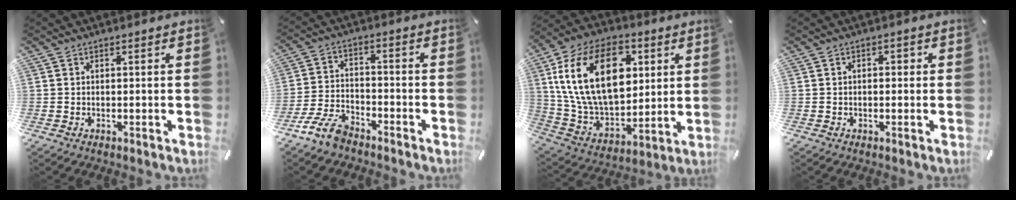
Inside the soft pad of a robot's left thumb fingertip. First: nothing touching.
{"total": 8.5, "force": [-6.9, 3.2, 3.7], "torque": [-0.087, 0.027, -0.135]}
{"total": 24.5, "force": [6.2, 16.2, 17.3], "torque": [-0.346, -0.007, 0.103]}
{"total": 1.6, "force": [-0.3, 1.0, 1.2], "torque": [-0.022, 0.007, -0.008]}